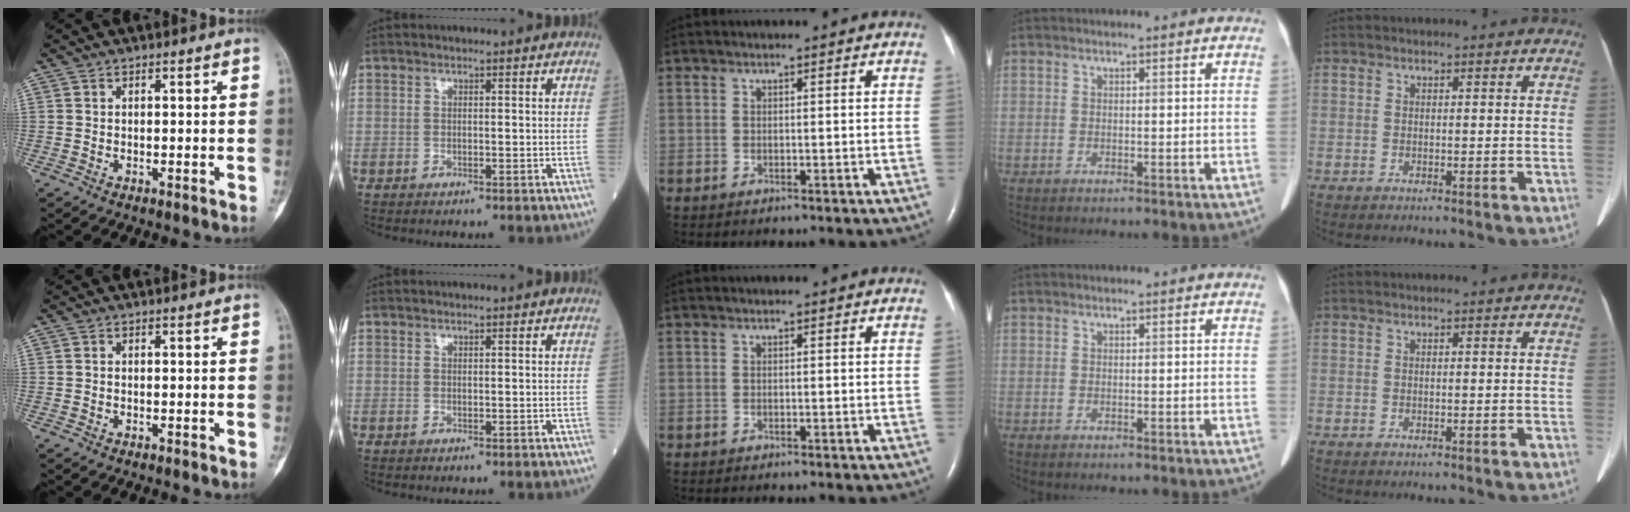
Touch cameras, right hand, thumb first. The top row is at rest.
{}